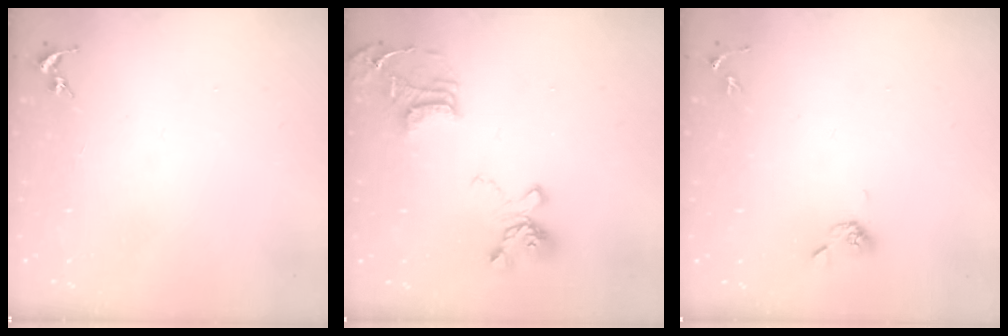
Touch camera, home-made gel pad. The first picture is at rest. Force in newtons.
{"total": 18.4, "press": 18.3, "slide": 1.8}
{"total": 6.3, "press": 6.0, "slide": 1.8}